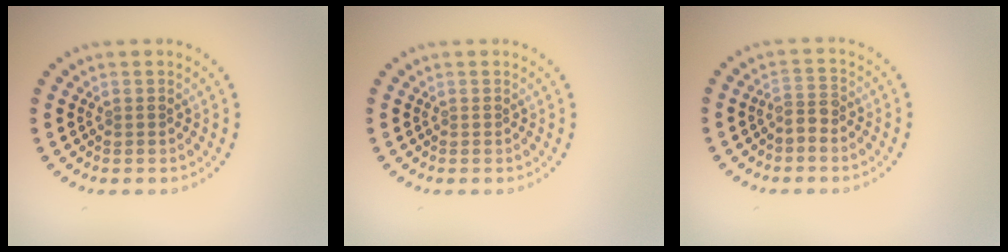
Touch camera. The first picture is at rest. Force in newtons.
{"total": 0.0}
{"total": 1.9, "press": 1.5, "slide": 1.2}